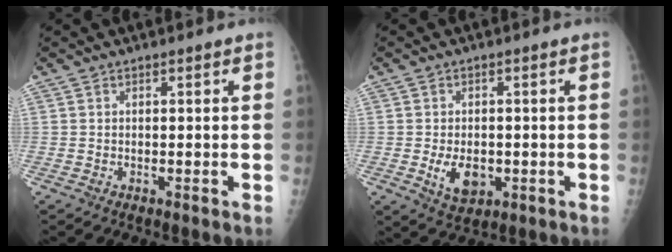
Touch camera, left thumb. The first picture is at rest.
{"total": 6.0, "force": [-1.2, 4.0, 4.3], "torque": [-0.059, -0.006, -0.010]}